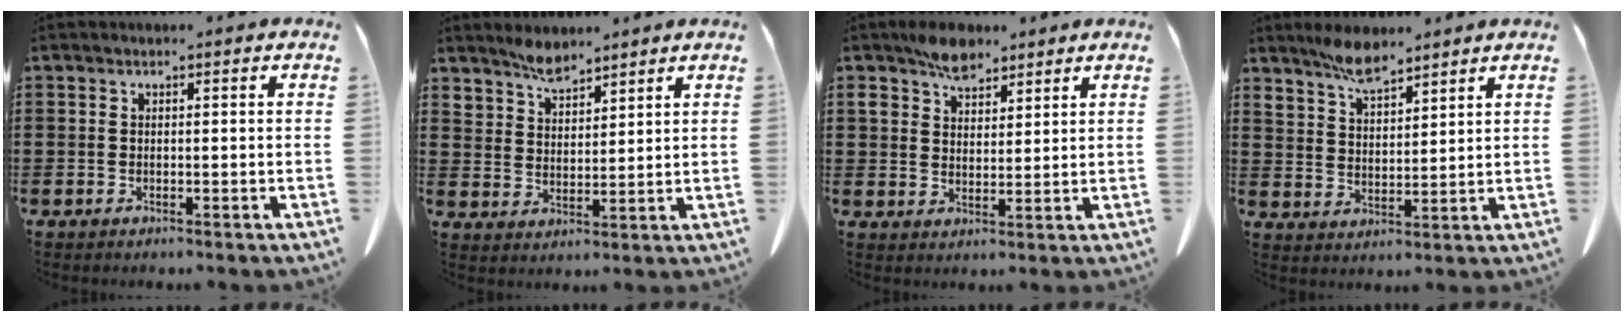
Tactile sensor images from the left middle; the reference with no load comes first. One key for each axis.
{"total": 4.4, "fx": 4.1, "fy": 1.3, "fz": 0.8, "tx": -0.028, "ty": -0.011, "tz": 0.079}
{"total": 5.6, "fx": 4.4, "fy": 2.9, "fz": 2.0, "tx": -0.047, "ty": -0.002, "tz": 0.083}
{"total": 6.0, "fx": 5.3, "fy": 1.7, "fz": 2.2, "tx": -0.059, "ty": -0.014, "tz": 0.100}